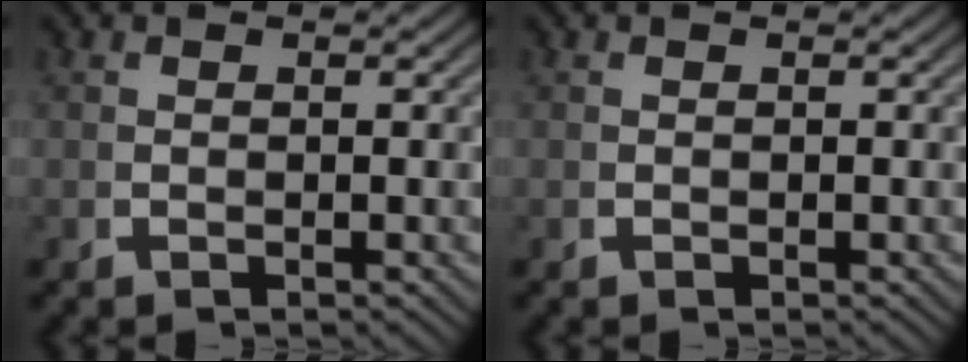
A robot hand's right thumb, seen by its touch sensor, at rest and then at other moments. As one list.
[{"total": 0.0}]